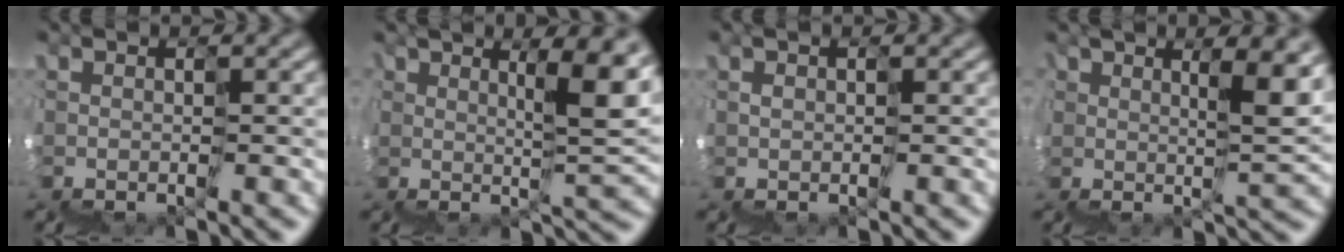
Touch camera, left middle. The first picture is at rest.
{"total": 8.5, "force": [5.1, 1.7, 6.6], "torque": [-0.106, 0.017, 0.093]}
{"total": 1.1, "force": [0.4, 0.7, 0.7], "torque": [-0.006, 0.010, 0.010]}
{"total": 7.5, "force": [5.1, 1.8, 5.1], "torque": [-0.094, 0.010, 0.100]}